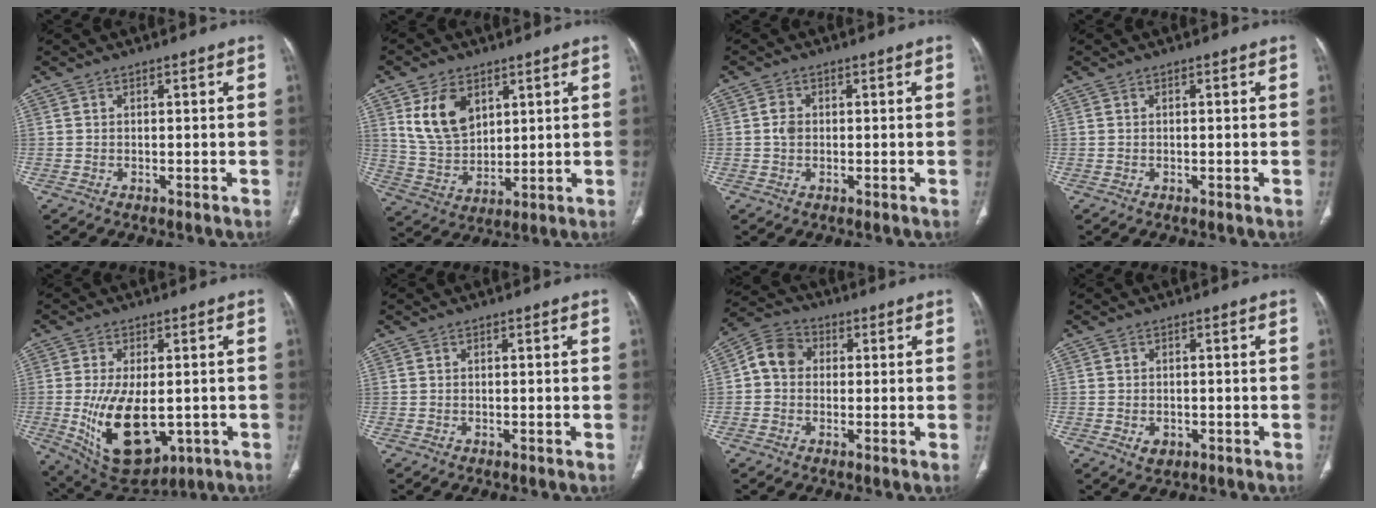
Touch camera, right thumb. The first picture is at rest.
{"total": 11.3, "force": [4.9, 7.4, 7.0], "torque": [-0.108, -0.021, 0.108]}
{"total": 2.3, "force": [0.1, 1.8, 1.4], "torque": [-0.025, 0.003, -0.001]}
{"total": 0.0}
{"total": 15.5, "force": [-2.8, 8.4, 12.7], "torque": [-0.212, -0.014, -0.016]}
{"total": 0.0}
{"total": 6.8, "force": [0.5, 5.7, 3.7], "torque": [-0.054, 0.019, -0.002]}
{"total": 2.6, "force": [-0.8, 1.9, 1.5], "torque": [-0.017, 0.000, -0.005]}